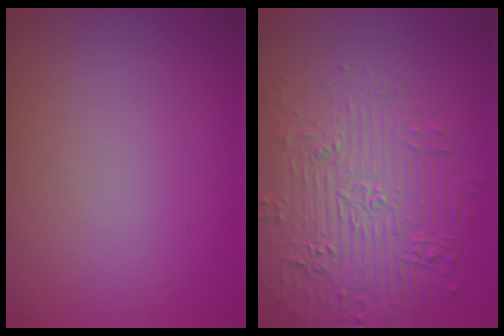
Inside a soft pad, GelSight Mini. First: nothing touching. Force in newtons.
{"total": 6.7, "press": 5.2, "slide": 4.2}